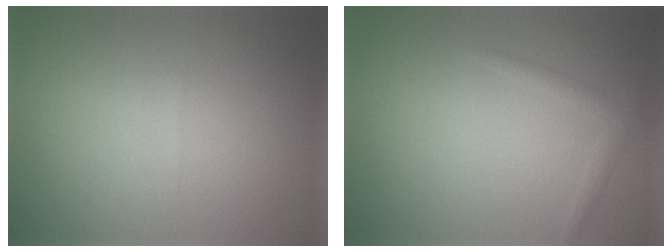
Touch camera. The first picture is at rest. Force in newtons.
{"total": 1.2, "press": 1.2, "slide": 0.1}